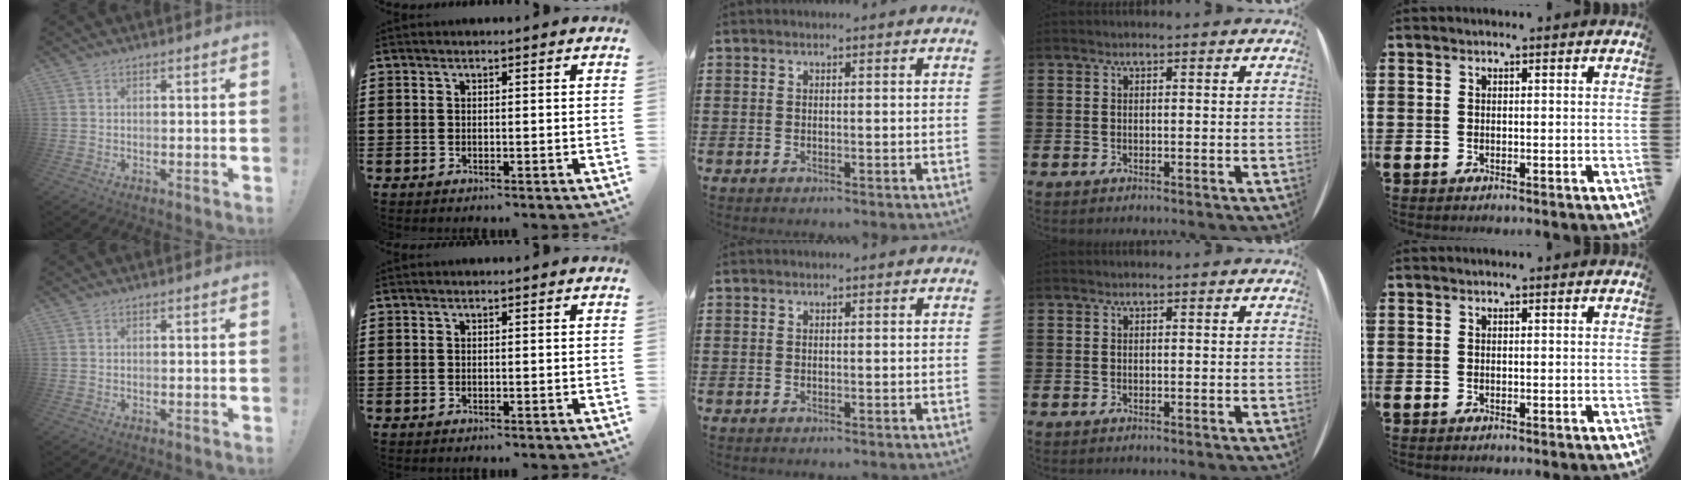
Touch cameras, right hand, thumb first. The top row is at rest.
{}